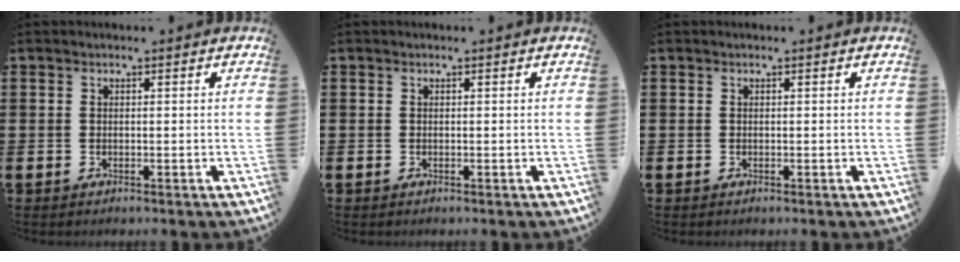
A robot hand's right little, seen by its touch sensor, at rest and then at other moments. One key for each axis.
{"total": 0.0}
{"total": 0.0}